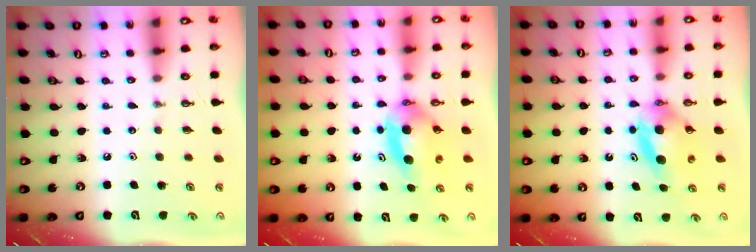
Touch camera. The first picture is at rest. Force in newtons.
{"total": 7.3, "press": 4.9, "slide": 5.3}
{"total": 6.8, "press": 5.7, "slide": 3.6}